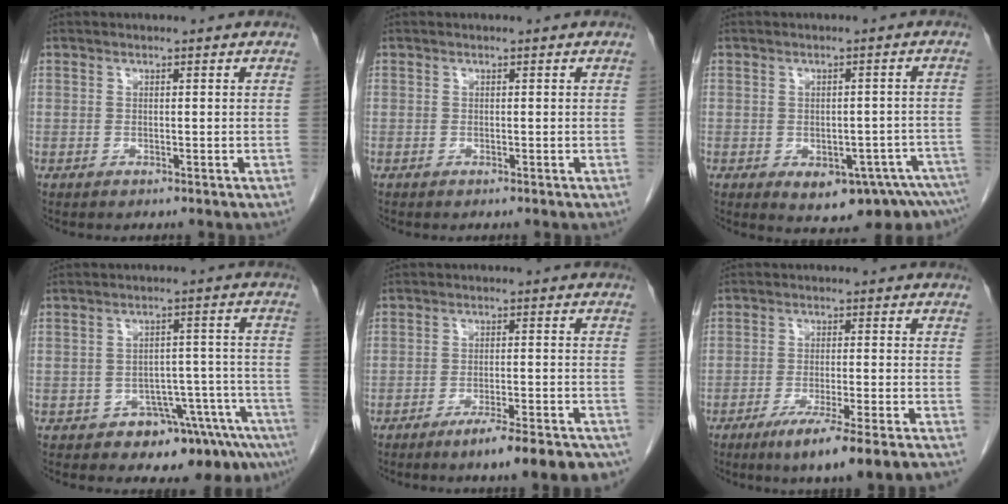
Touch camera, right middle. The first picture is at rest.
{"total": 0.0}
{"total": 10.7, "force": [-7.2, 3.7, 7.0], "torque": [-0.047, 0.011, -0.088]}
{"total": 8.6, "force": [-6.9, 2.9, 4.2], "torque": [-0.022, 0.033, -0.097]}
{"total": 11.4, "force": [-9.3, 1.1, 6.6], "torque": [-0.067, 0.005, -0.131]}
{"total": 12.7, "force": [-9.9, -1.0, 7.9], "torque": [-0.095, -0.033, -0.148]}